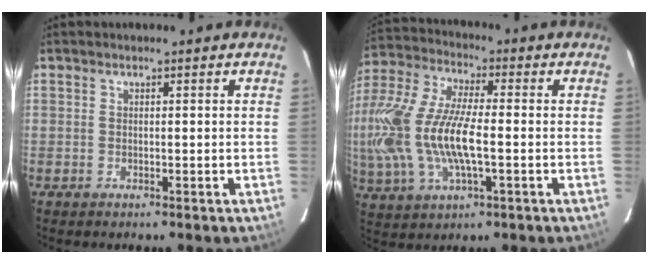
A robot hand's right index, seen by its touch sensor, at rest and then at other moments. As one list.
[{"total": 19.4, "force": [-2.2, 7.7, 17.7], "torque": [-0.375, -0.007, -0.043]}]